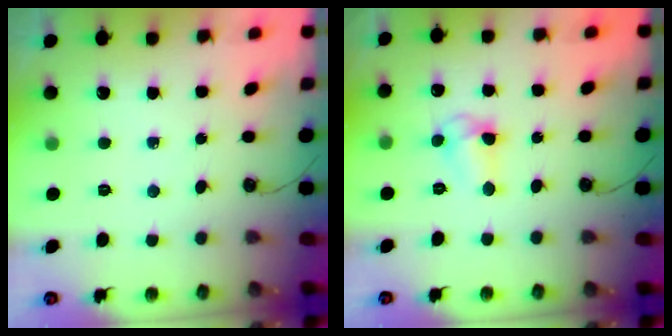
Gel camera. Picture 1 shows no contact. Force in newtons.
{"total": 5.8, "press": 5.7, "slide": 0.6}